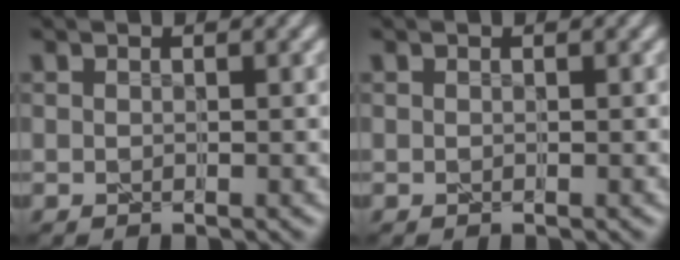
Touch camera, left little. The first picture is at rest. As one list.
[{"total": 0.0}]